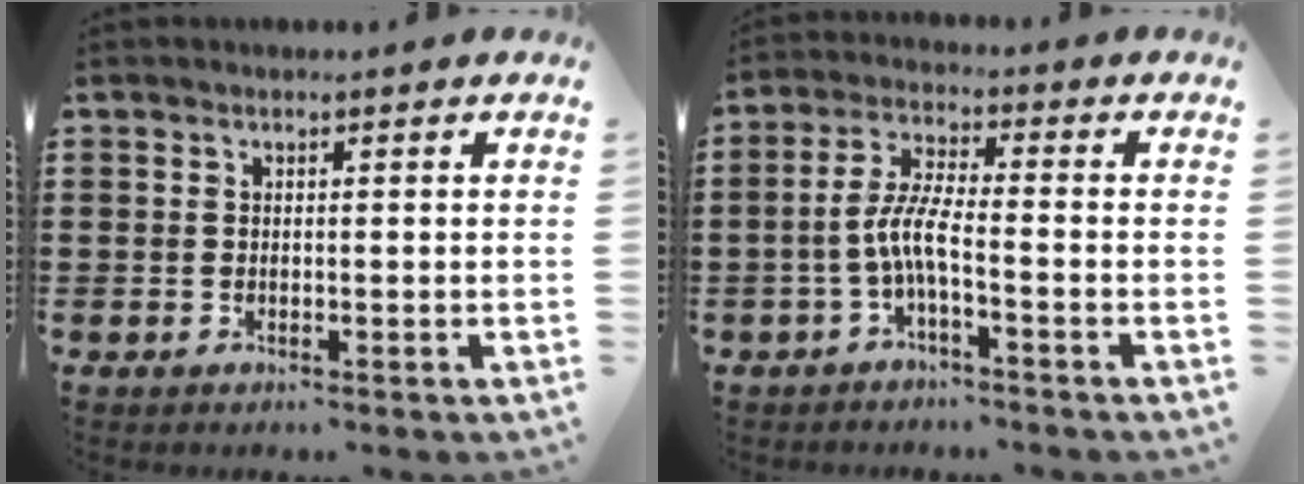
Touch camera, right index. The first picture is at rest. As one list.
[{"total": 5.7, "force": [-2.1, 1.0, 5.2], "torque": [-0.127, -0.010, -0.048]}]